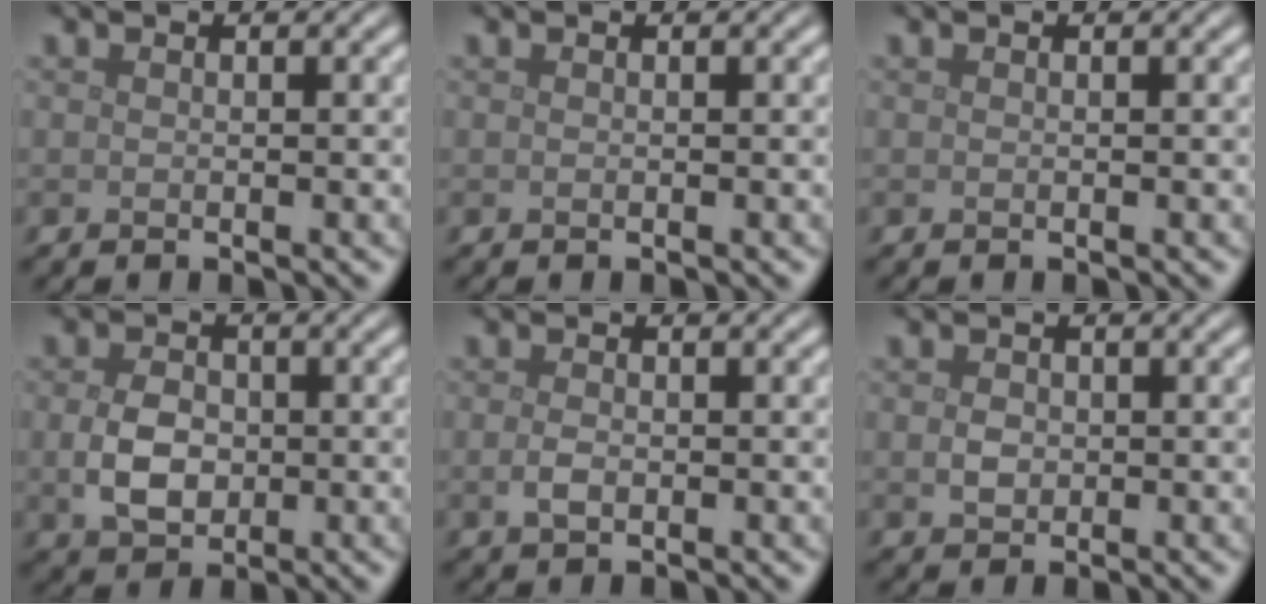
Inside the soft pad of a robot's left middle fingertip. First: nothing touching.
{"total": 0.0}
{"total": 0.0}
{"total": 3.7, "force": [-0.3, 2.7, 2.5], "torque": [-0.053, -0.003, -0.008]}
{"total": 1.3, "force": [-0.2, 0.8, 1.0], "torque": [-0.023, -0.001, -0.005]}
{"total": 1.4, "force": [0.0, 1.2, 0.8], "torque": [-0.015, -0.002, -0.002]}